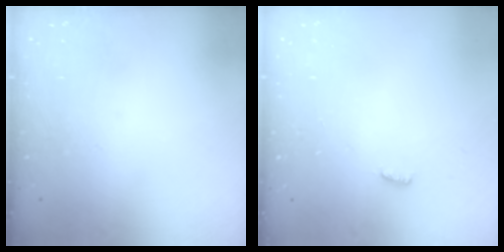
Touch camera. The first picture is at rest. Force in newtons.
{"total": 3.1, "press": 2.7, "slide": 1.5}